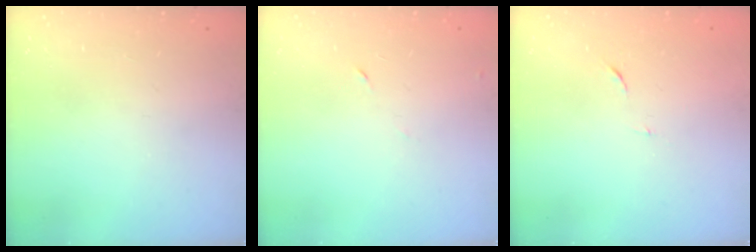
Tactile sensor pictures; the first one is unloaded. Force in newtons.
{"total": 5.2, "press": 5.1, "slide": 0.6}
{"total": 4.5, "press": 4.3, "slide": 1.0}